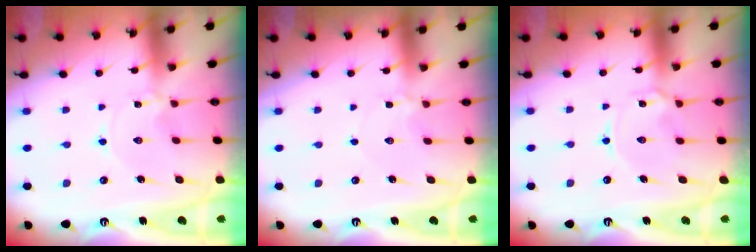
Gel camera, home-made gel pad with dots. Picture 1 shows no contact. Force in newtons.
{"total": 2.7, "press": 2.7, "slide": 0.3}
{"total": 2.6, "press": 2.6, "slide": 0.4}